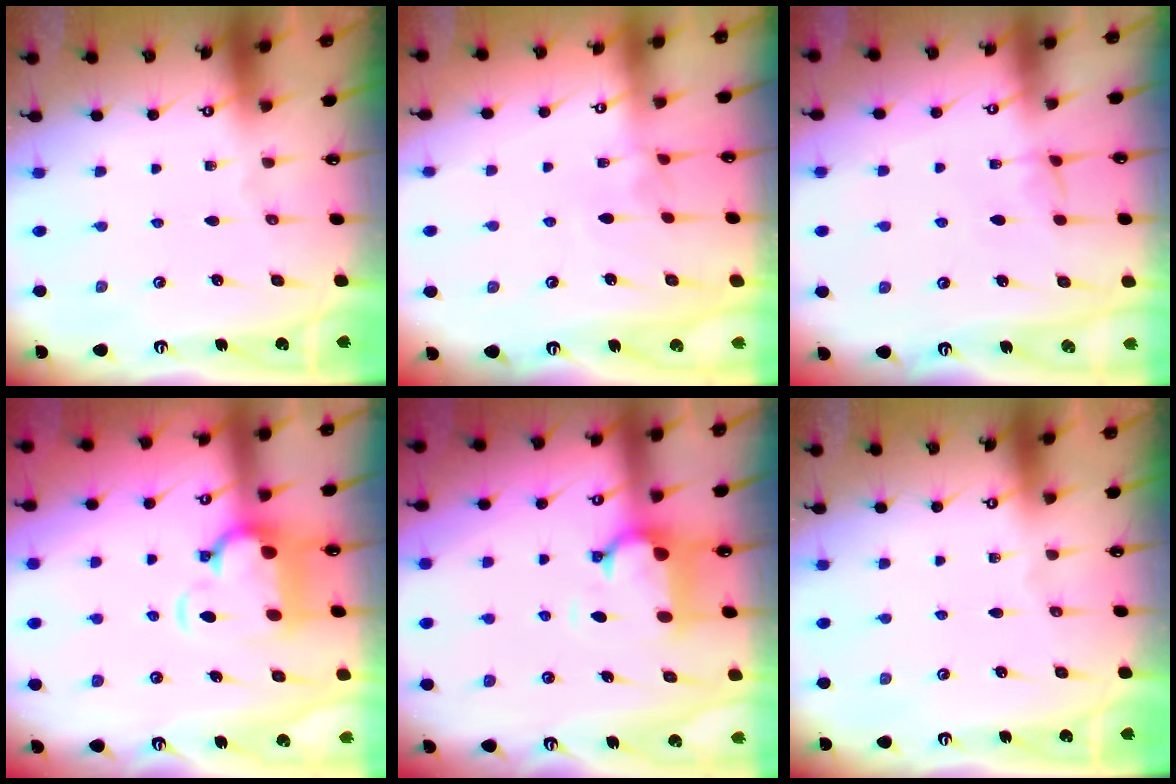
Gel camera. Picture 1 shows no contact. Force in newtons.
{"total": 3.8, "press": 3.8, "slide": 0.2}
{"total": 2.3, "press": 2.2, "slide": 0.3}
{"total": 4.3, "press": 4.0, "slide": 1.5}
{"total": 1.4, "press": 0.7, "slide": 1.2}
{"total": 0.0}